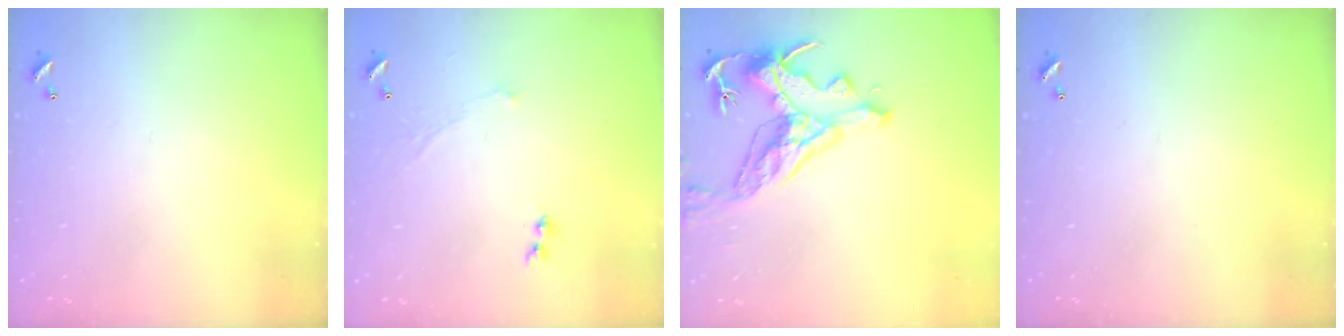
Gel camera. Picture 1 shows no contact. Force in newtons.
{"total": 1.2, "press": 0.7, "slide": 1.0}
{"total": 7.8, "press": 7.7, "slide": 1.4}
{"total": 0.0}